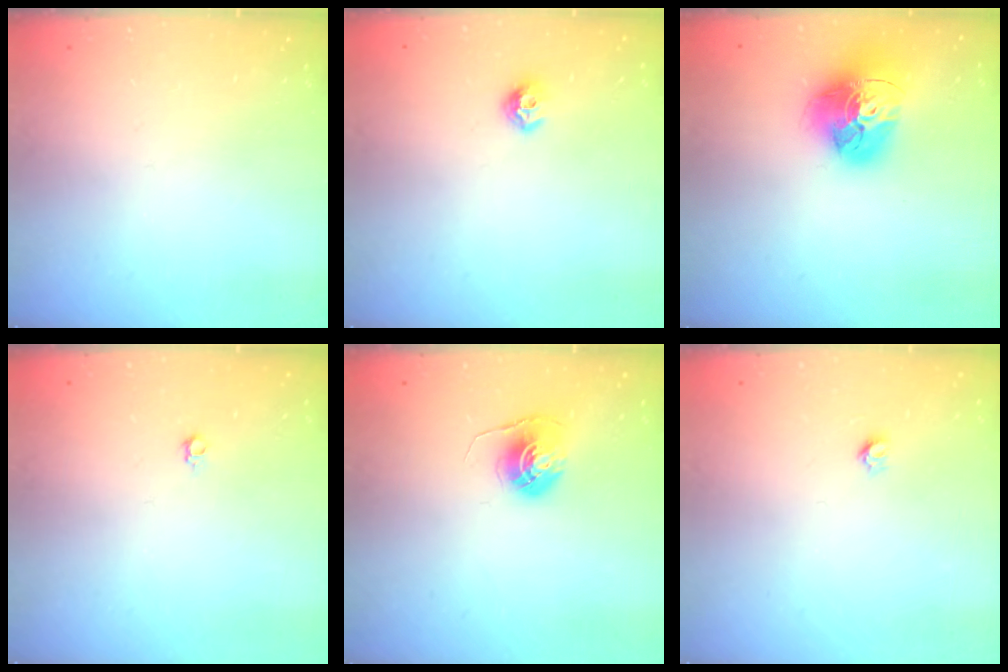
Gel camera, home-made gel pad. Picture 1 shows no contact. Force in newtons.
{"total": 6.5, "press": 6.5, "slide": 0.7}
{"total": 18.0, "press": 17.9, "slide": 1.9}
{"total": 3.5, "press": 3.4, "slide": 0.6}
{"total": 6.0, "press": 6.0, "slide": 0.5}
{"total": 3.6, "press": 3.6, "slide": 0.3}